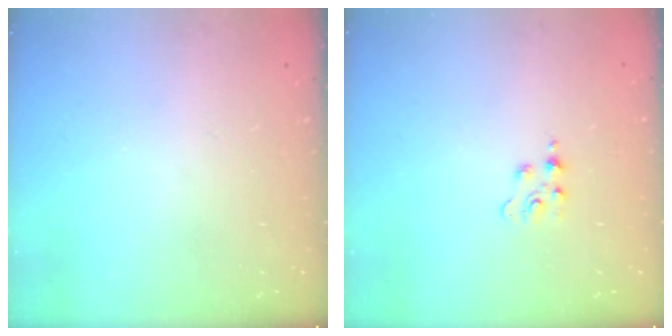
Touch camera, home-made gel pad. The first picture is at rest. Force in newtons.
{"total": 2.3, "press": 2.3, "slide": 0.5}